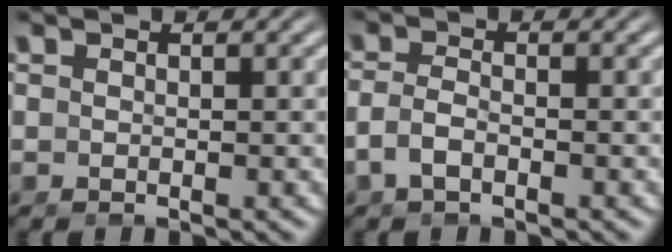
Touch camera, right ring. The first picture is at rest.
{"total": 2.1, "force": [-1.2, 1.0, 1.4], "torque": [-0.042, -0.015, -0.014]}